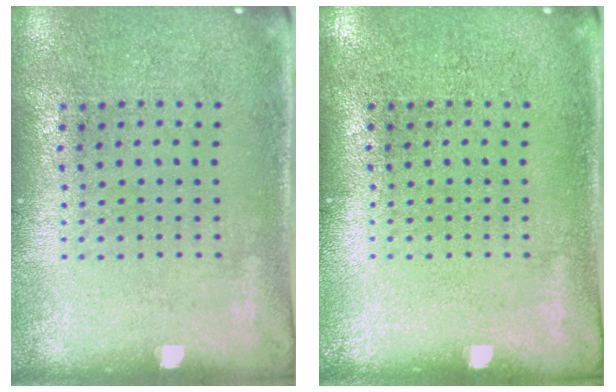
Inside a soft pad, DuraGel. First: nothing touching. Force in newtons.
{"total": 0.0}